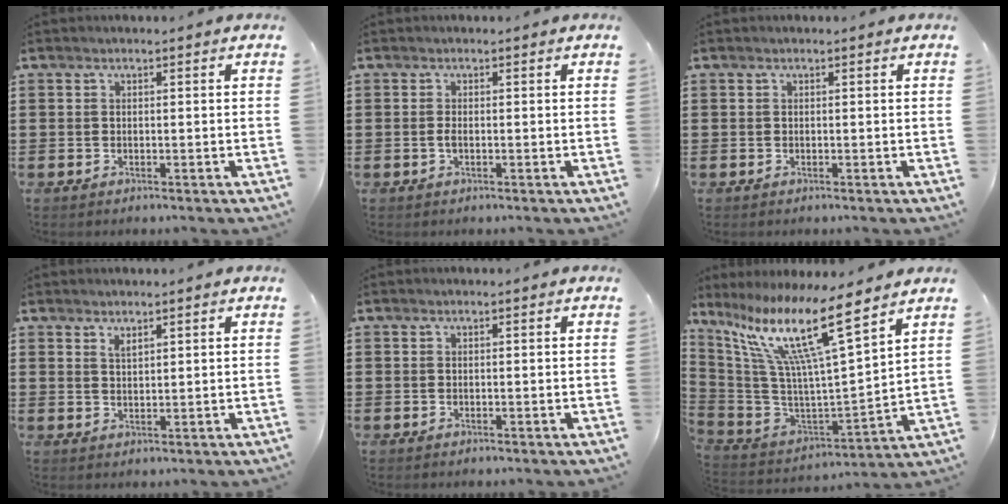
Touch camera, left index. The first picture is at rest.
{"total": 1.1, "force": [-0.2, 0.4, 1.0], "torque": [-0.027, -0.005, -0.006]}
{"total": 0.0}
{"total": 1.6, "force": [1.3, 0.5, 0.7], "torque": [-0.016, 0.002, 0.024]}
{"total": 0.0}
{"total": 15.2, "force": [9.2, 1.3, 12.0], "torque": [-0.274, -0.064, 0.143]}